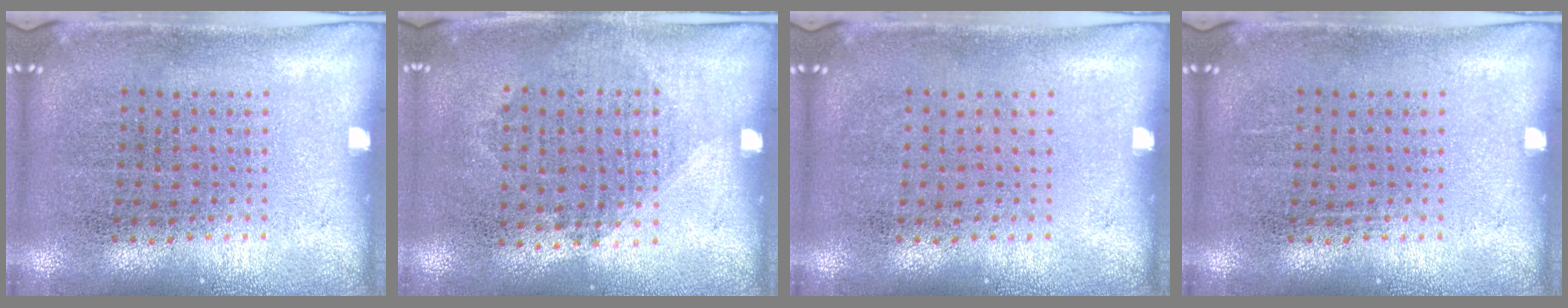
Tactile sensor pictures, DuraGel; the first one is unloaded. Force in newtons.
{"total": 1.0, "press": 0.9, "slide": 0.4}
{"total": 0.0}
{"total": 0.0}